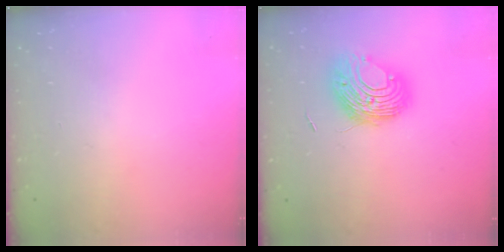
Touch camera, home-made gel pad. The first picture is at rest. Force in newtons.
{"total": 9.8, "press": 9.7, "slide": 1.2}